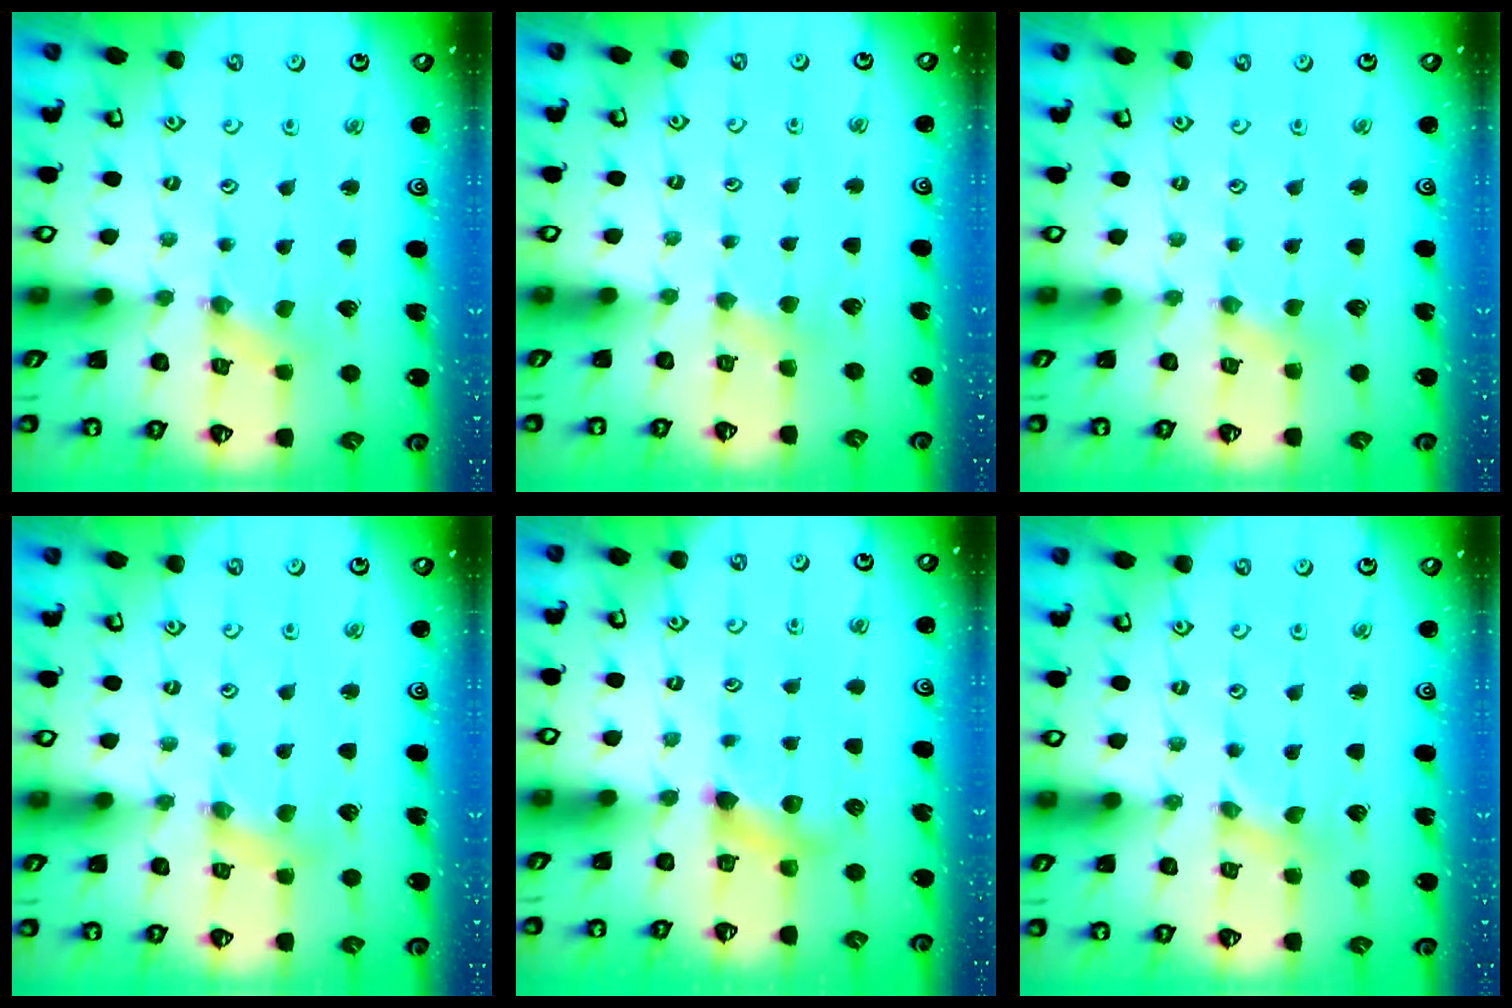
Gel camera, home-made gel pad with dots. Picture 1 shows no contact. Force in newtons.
{"total": 3.0, "press": 2.9, "slide": 0.5}
{"total": 2.0, "press": 2.0, "slide": 0.4}
{"total": 1.6, "press": 1.6, "slide": 0.2}
{"total": 5.6, "press": 5.6, "slide": 0.4}
{"total": 0.0}